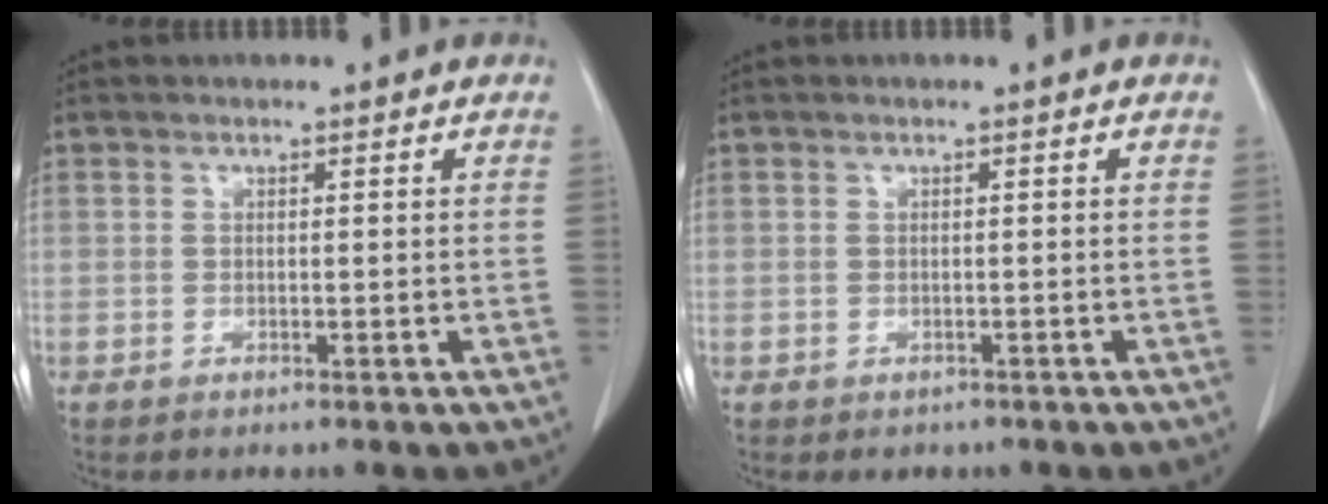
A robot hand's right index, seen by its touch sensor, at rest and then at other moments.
{"total": 1.2, "force": [-0.7, 1.0, 0.2], "torque": [-0.005, 0.002, -0.005]}